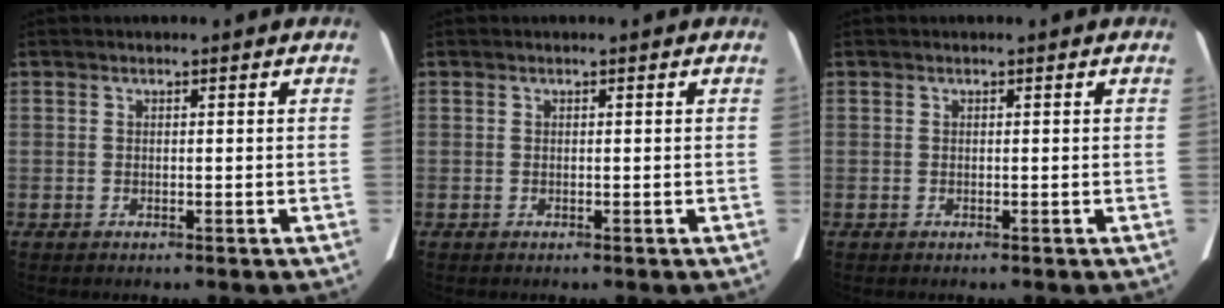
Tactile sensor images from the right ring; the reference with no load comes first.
{"total": 0.0}
{"total": 0.0}